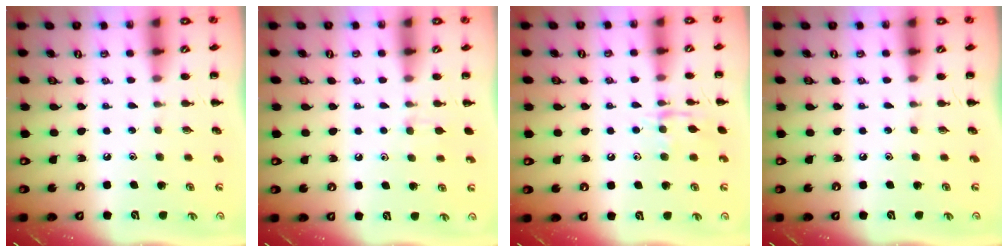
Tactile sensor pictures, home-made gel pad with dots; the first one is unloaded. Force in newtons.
{"total": 4.4, "press": 4.1, "slide": 1.6}
{"total": 8.6, "press": 8.6, "slide": 0.5}
{"total": 0.0}